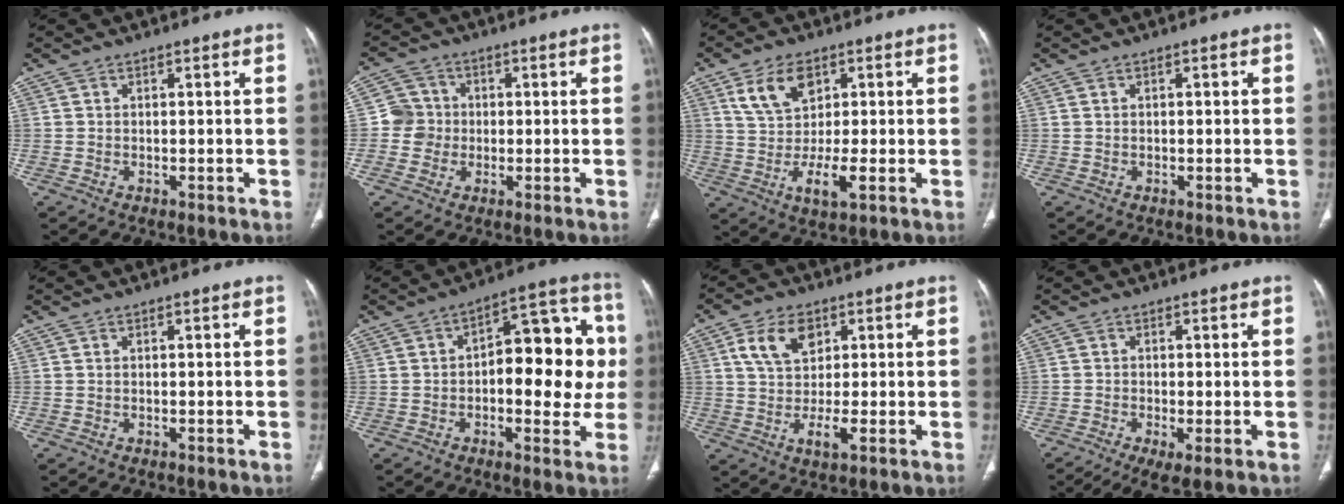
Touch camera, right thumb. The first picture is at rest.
{"total": 5.1, "force": [-0.4, 5.0, 0.6], "torque": [0.019, 0.012, -0.017]}
{"total": 10.5, "force": [2.2, 5.7, 8.5], "torque": [-0.150, -0.011, 0.044]}
{"total": 0.7, "force": [0.0, 0.3, 0.6], "torque": [-0.011, 0.000, 0.003]}
{"total": 0.0}
{"total": 18.0, "force": [0.3, 8.9, 15.7], "torque": [-0.161, 0.035, 0.000]}
{"total": 9.6, "force": [2.5, 5.9, 7.2], "torque": [-0.121, -0.008, 0.046]}
{"total": 6.2, "force": [-2.9, 1.8, 5.2], "torque": [-0.101, -0.012, -0.051]}